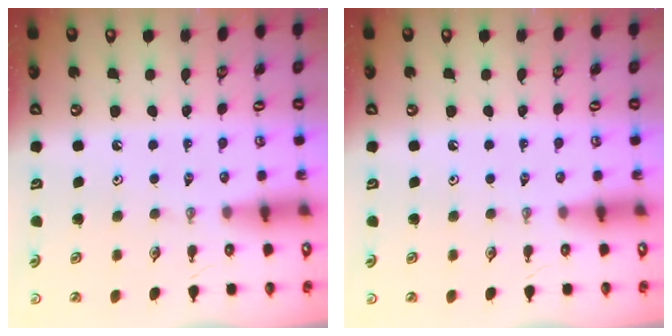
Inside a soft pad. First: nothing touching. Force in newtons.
{"total": 0.0}